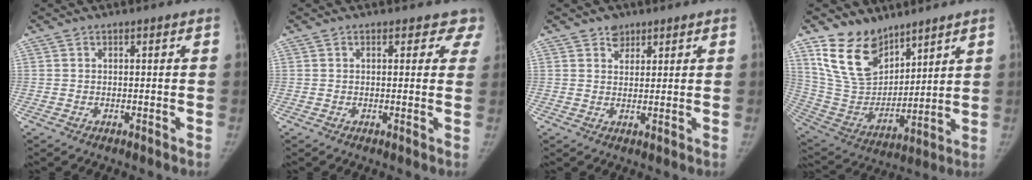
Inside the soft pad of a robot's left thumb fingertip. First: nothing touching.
{"total": 3.9, "force": [3.1, 2.2, 1.1], "torque": [0.029, -0.008, 0.016]}
{"total": 3.2, "force": [2.1, 2.3, 0.5], "torque": [0.019, -0.012, 0.030]}
{"total": 15.4, "force": [10.7, 9.2, 6.3], "torque": [-0.080, -0.062, 0.226]}